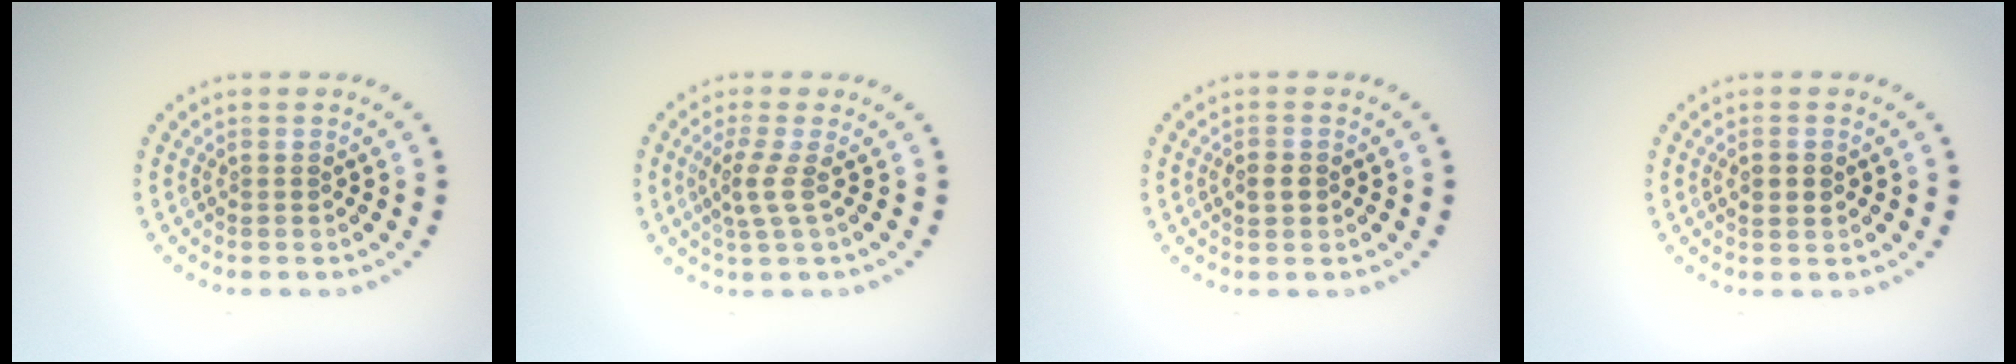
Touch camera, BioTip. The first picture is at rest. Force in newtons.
{"total": 2.1, "press": 1.5, "slide": 1.5}
{"total": 1.4, "press": 1.3, "slide": 0.2}
{"total": 1.4, "press": 1.4, "slide": 0.1}